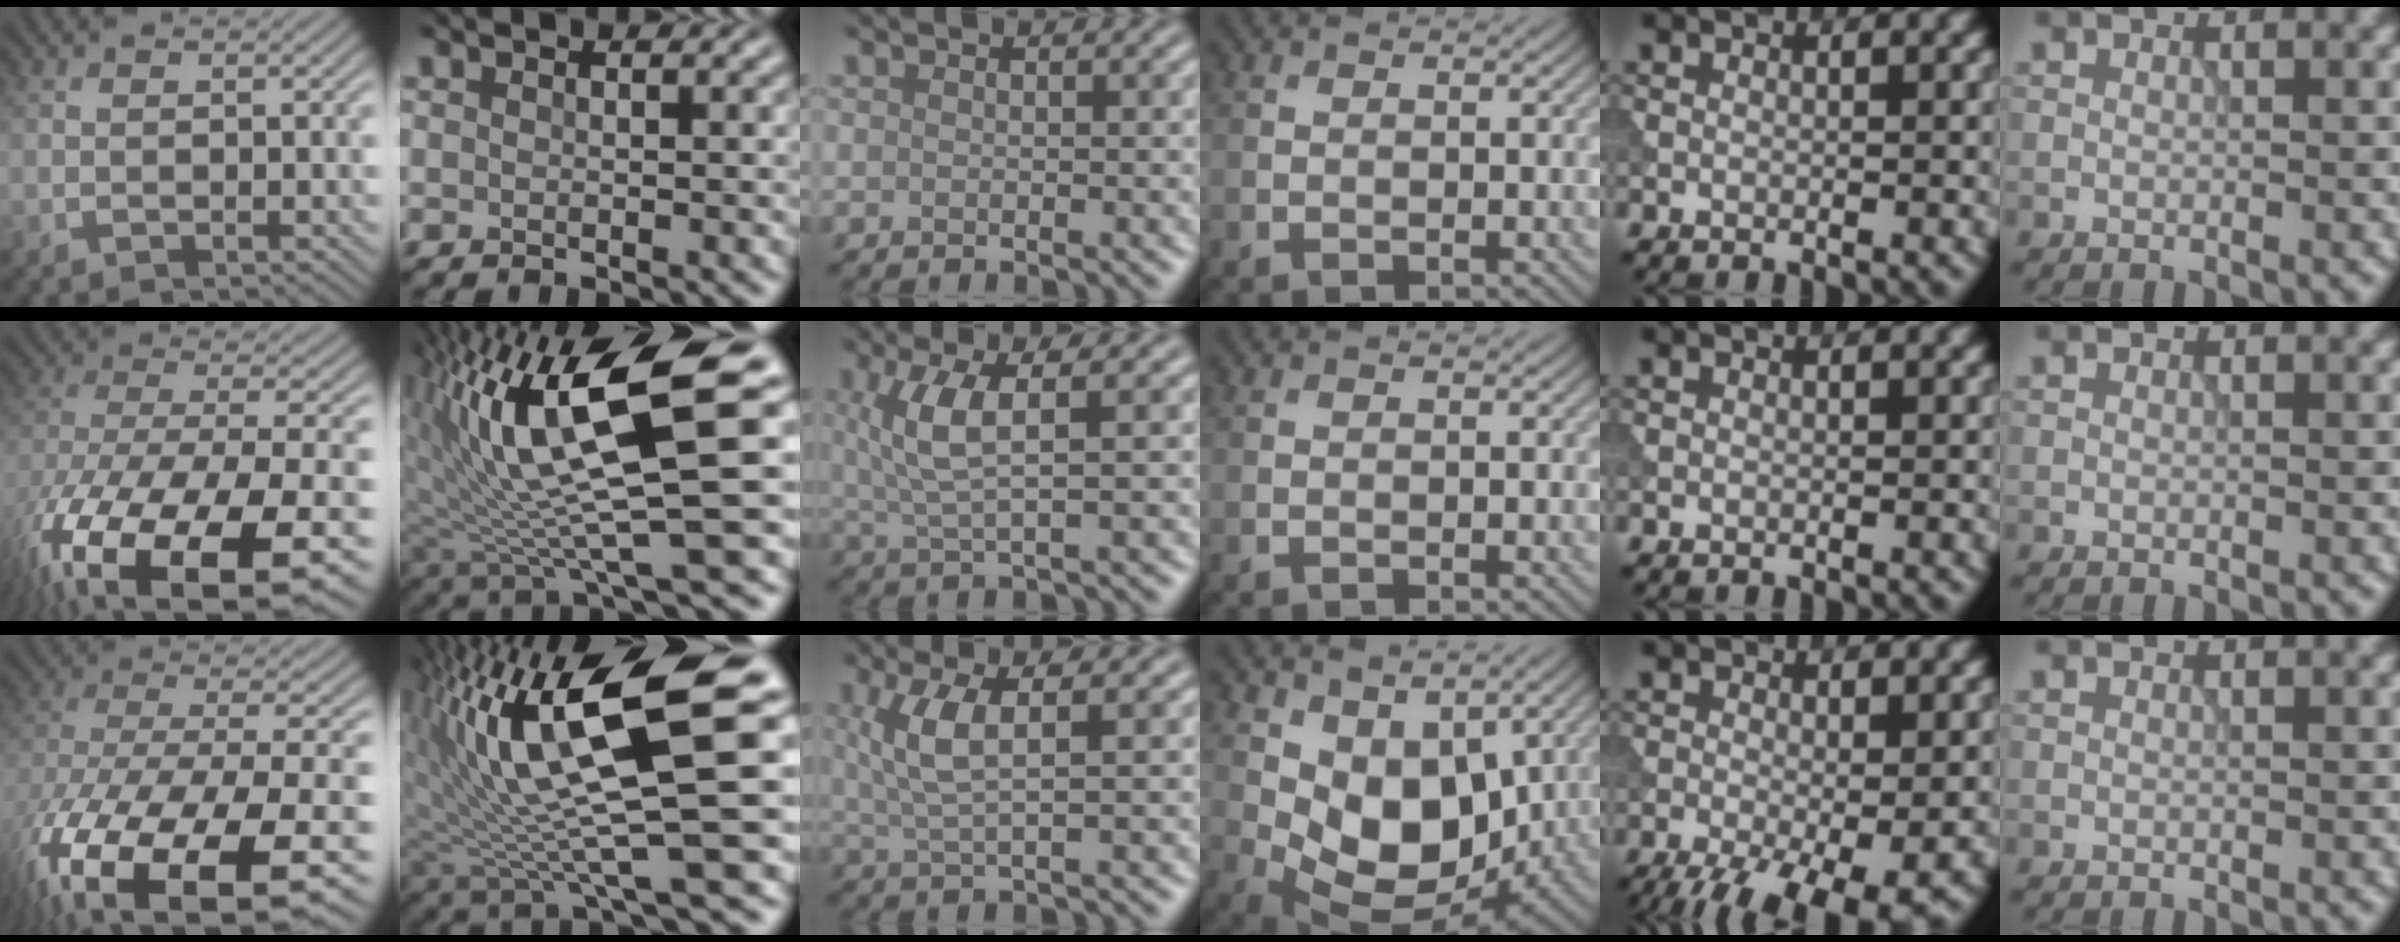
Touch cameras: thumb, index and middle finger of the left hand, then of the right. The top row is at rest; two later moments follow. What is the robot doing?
{"motion": "extract", "object": "tissue"}